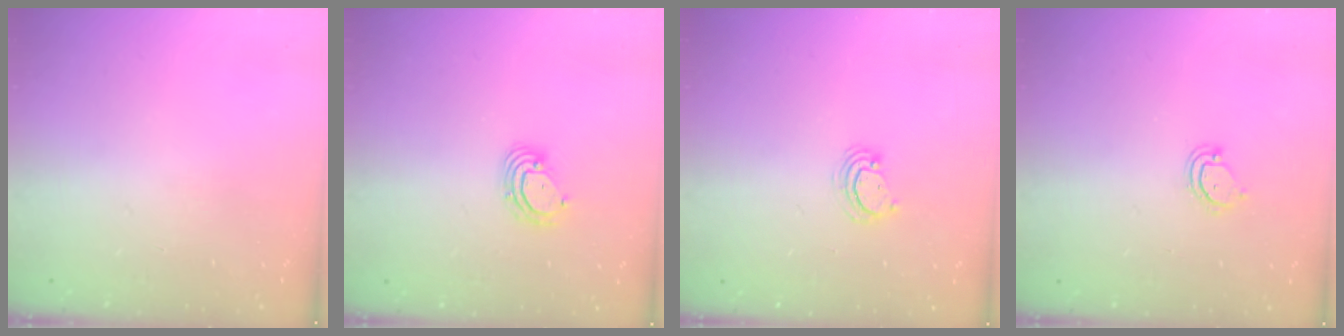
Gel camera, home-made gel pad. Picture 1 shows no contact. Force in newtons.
{"total": 5.2, "press": 5.2, "slide": 0.6}
{"total": 4.3, "press": 4.3, "slide": 0.4}
{"total": 4.0, "press": 4.0, "slide": 0.4}